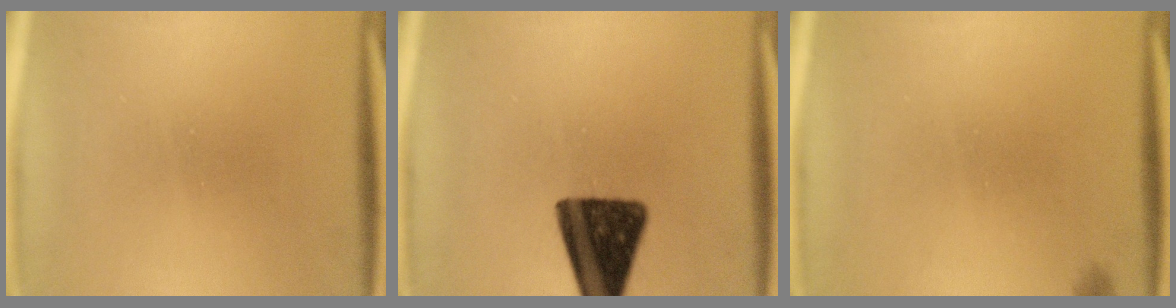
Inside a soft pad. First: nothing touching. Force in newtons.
{"total": 14.3}
{"total": 0.6}